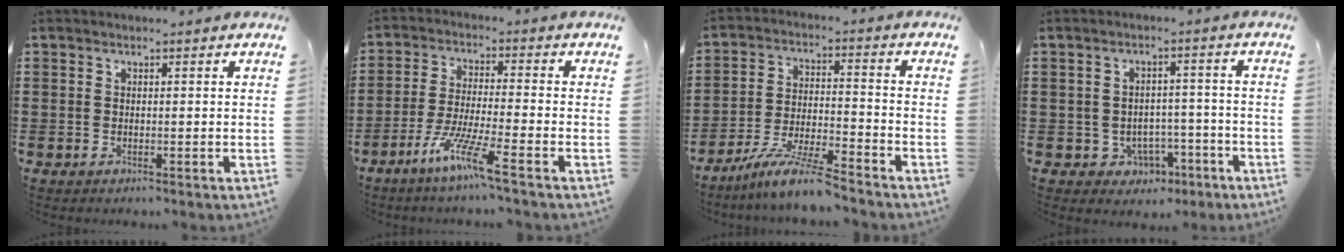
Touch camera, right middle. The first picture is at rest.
{"total": 7.7, "force": [-5.4, 0.0, 5.5], "torque": [-0.114, -0.012, -0.105]}
{"total": 8.5, "force": [-7.5, -0.3, 4.0], "torque": [-0.082, -0.006, -0.146]}
{"total": 3.5, "force": [-2.3, 2.5, 0.8], "torque": [-0.025, 0.007, -0.048]}